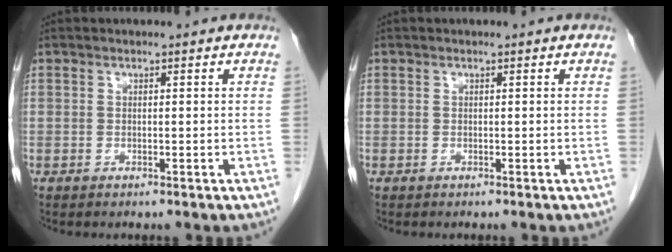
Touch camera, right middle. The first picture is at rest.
{"total": 0.0}